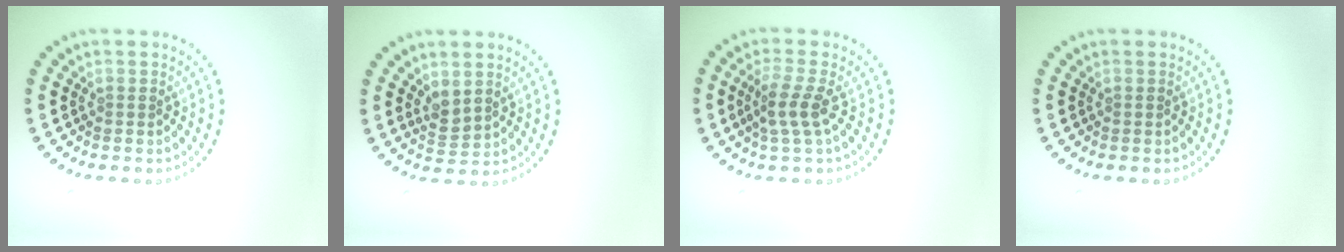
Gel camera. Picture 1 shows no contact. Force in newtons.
{"total": 1.7, "press": 1.5, "slide": 0.8}
{"total": 2.4, "press": 2.1, "slide": 1.2}
{"total": 0.0}